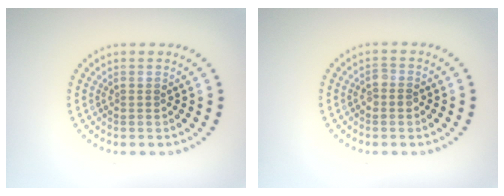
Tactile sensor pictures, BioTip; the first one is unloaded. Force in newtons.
{"total": 1.1, "press": 1.0, "slide": 0.3}